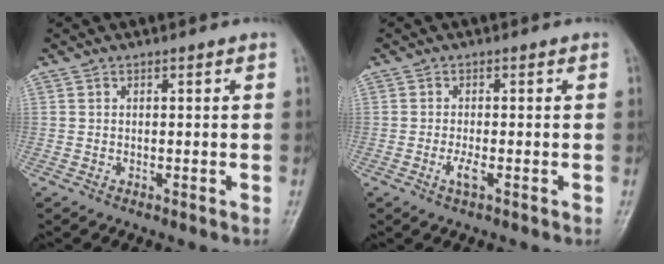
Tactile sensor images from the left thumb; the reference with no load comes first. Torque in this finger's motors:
{"motor_torque": [-0.05, 0.07, 0.08, 0.05, 0.00]}